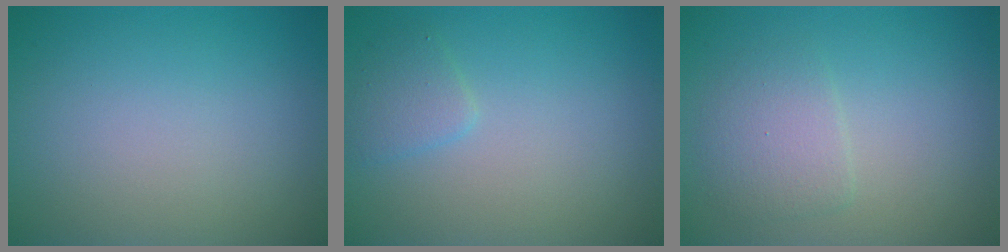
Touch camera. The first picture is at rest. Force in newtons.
{"total": 1.6, "press": 1.6, "slide": 0.1}
{"total": 2.4, "press": 2.4, "slide": 0.1}